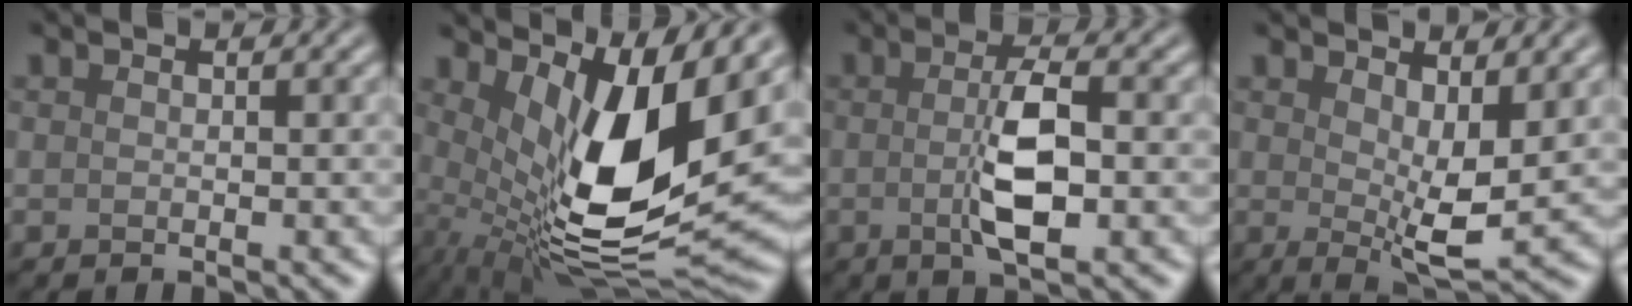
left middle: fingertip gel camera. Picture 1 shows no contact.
{"total": 12.0, "force": [2.0, 4.2, 11.1], "torque": [-0.190, -0.024, 0.043]}
{"total": 4.9, "force": [-0.6, 1.3, 4.6], "torque": [-0.093, -0.001, -0.011]}
{"total": 5.1, "force": [1.2, 1.7, 4.7], "torque": [-0.080, -0.015, 0.024]}